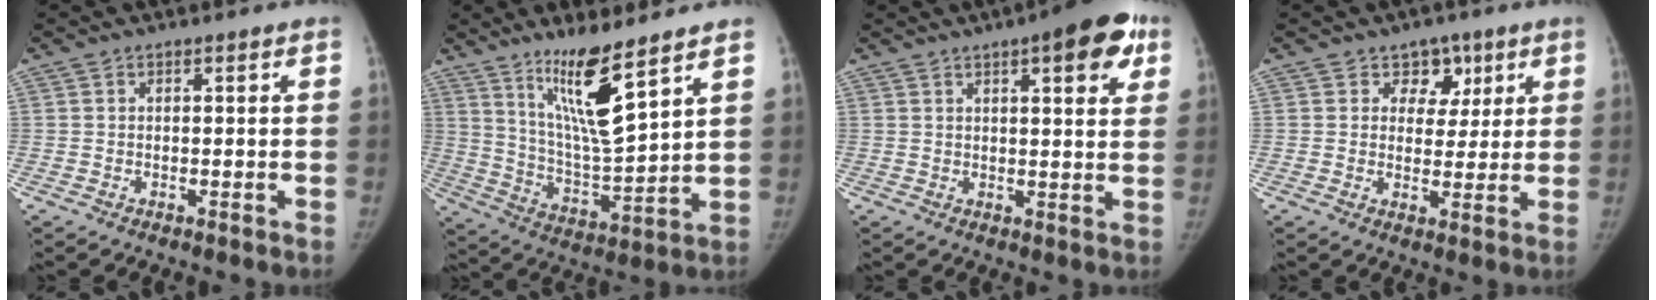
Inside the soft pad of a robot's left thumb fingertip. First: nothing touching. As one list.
[{"total": 13.7, "force": [9.0, 1.9, 10.2], "torque": [-0.175, -0.074, 0.177]}, {"total": 11.5, "force": [5.7, 3.8, 9.2], "torque": [-0.088, -0.011, 0.066]}, {"total": 5.8, "force": [3.1, 4.7, 1.5], "torque": [0.018, -0.011, 0.044]}]